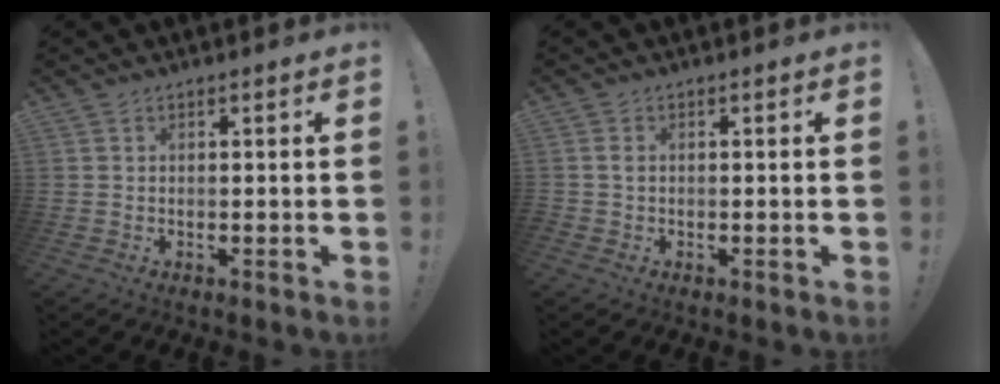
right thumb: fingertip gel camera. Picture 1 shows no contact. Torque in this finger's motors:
{"motor_torque": [0.83, 1.26, 0.90, -0.35, 0.05]}